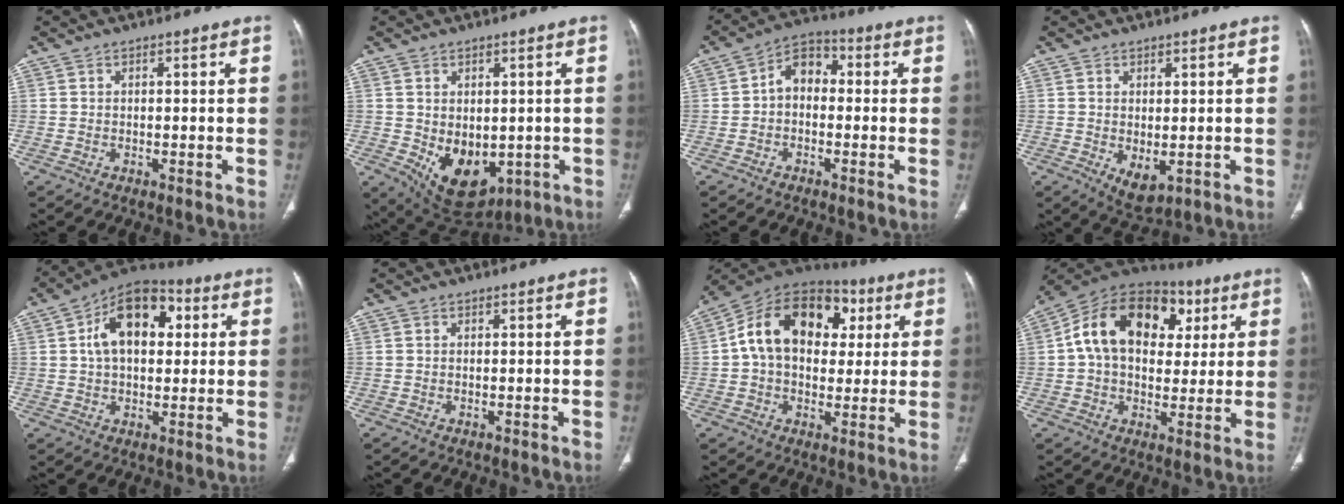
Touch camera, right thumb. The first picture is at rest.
{"total": 11.6, "force": [-2.0, 7.7, 8.5], "torque": [-0.103, -0.013, 0.000]}
{"total": 6.7, "force": [-0.3, 4.9, 4.6], "torque": [-0.054, 0.025, -0.022]}
{"total": 5.8, "force": [-1.1, 3.2, 4.8], "torque": [-0.068, -0.013, 0.002]}
{"total": 14.7, "force": [3.5, 9.2, 11.0], "torque": [-0.152, 0.019, 0.049]}
{"total": 0.0}
{"total": 19.9, "force": [4.3, 13.9, 13.5], "torque": [-0.195, 0.025, 0.059]}
{"total": 21.0, "force": [5.5, 14.4, 14.3], "torque": [-0.211, 0.025, 0.079]}